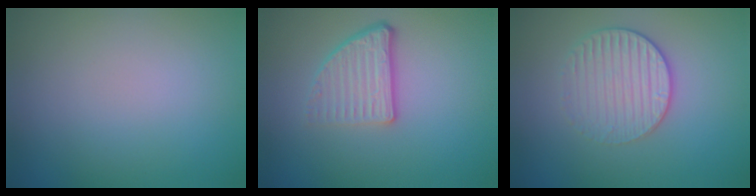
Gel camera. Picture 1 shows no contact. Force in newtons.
{"total": 3.8, "press": 2.5, "slide": 2.9}
{"total": 3.0, "press": 2.7, "slide": 1.3}